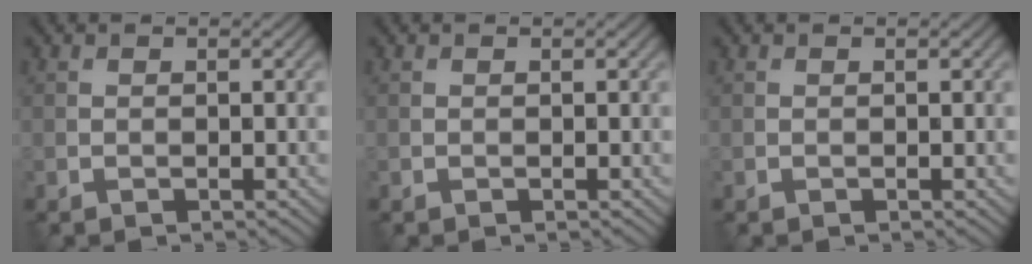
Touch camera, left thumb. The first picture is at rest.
{"total": 0.0}
{"total": 0.0}